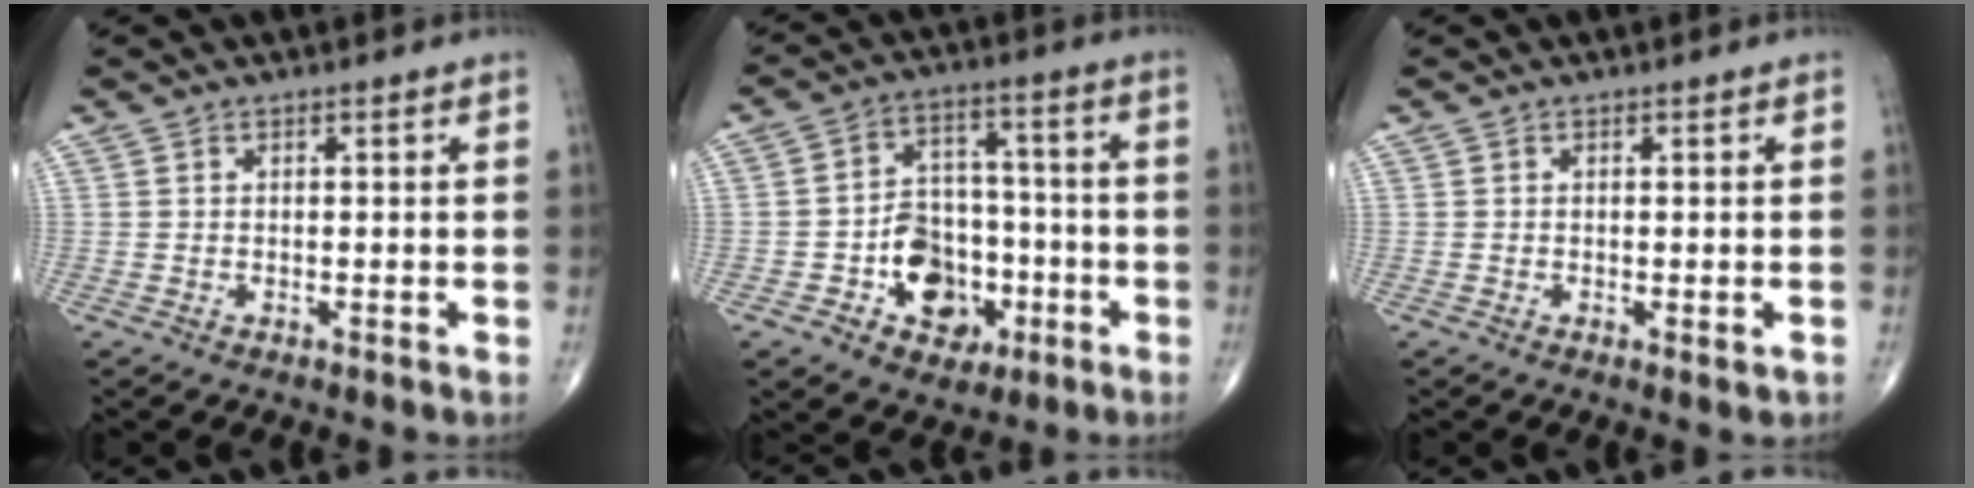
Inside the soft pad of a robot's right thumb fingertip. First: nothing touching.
{"total": 11.9, "force": [-4.2, 8.9, 6.6], "torque": [-0.055, 0.043, -0.065]}
{"total": 1.2, "force": [-0.4, 0.4, 1.0], "torque": [-0.016, -0.004, -0.004]}